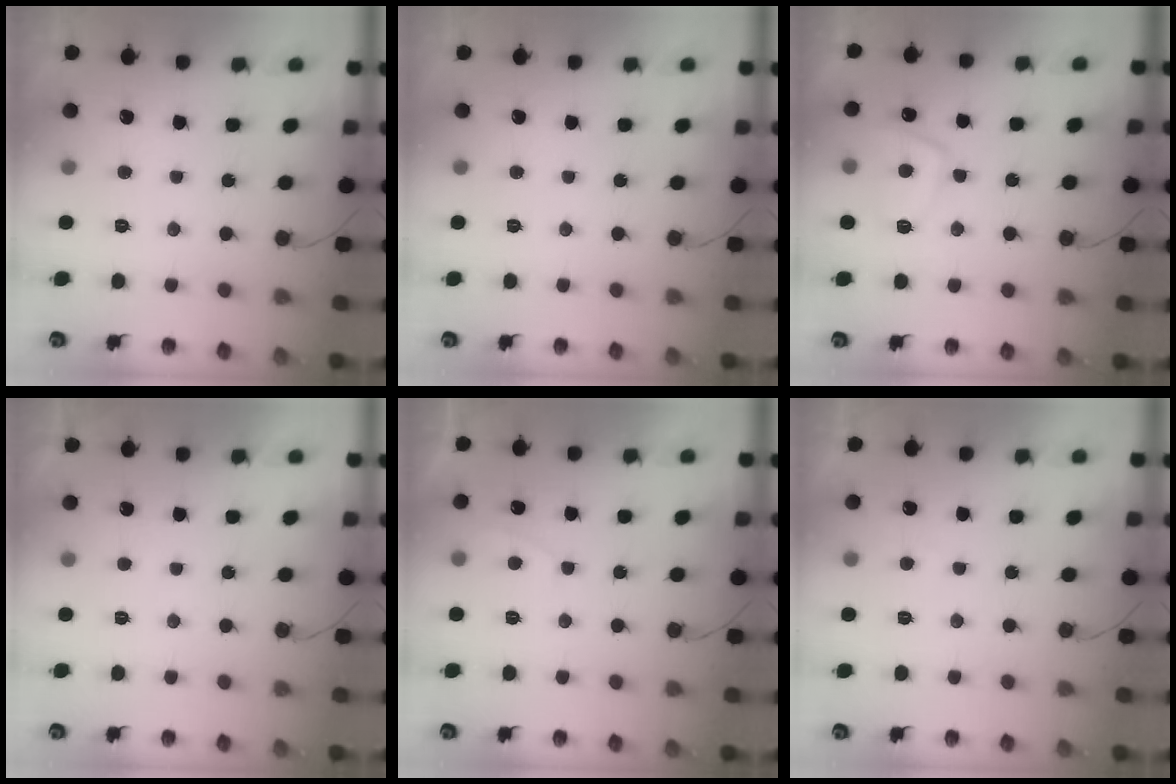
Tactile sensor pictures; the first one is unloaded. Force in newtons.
{"total": 0.0}
{"total": 7.9, "press": 7.8, "slide": 1.2}
{"total": 2.3, "press": 2.3, "slide": 0.4}
{"total": 2.5, "press": 2.4, "slide": 0.7}
{"total": 0.0}